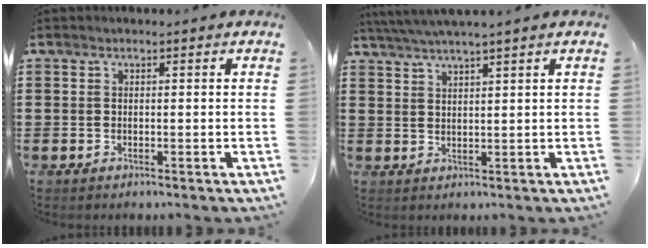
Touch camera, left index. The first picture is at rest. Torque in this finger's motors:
{"motor_torque": [1.46, -0.68, 0.87, 0.20]}